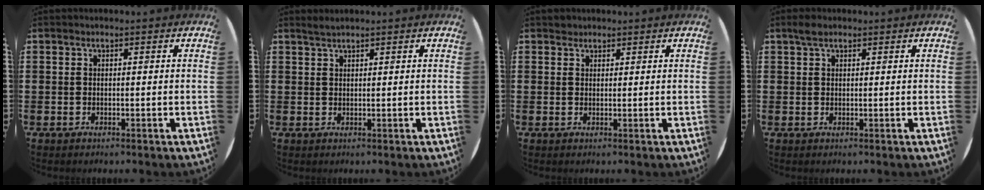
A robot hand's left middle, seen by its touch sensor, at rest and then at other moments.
{"total": 1.1, "force": [1.1, -0.1, 0.3], "torque": [-0.007, 0.000, 0.020]}
{"total": 1.0, "force": [0.9, 0.3, -0.1], "torque": [0.001, 0.002, 0.018]}
{"total": 1.6, "force": [1.2, 0.7, 0.8], "torque": [-0.009, 0.002, 0.020]}